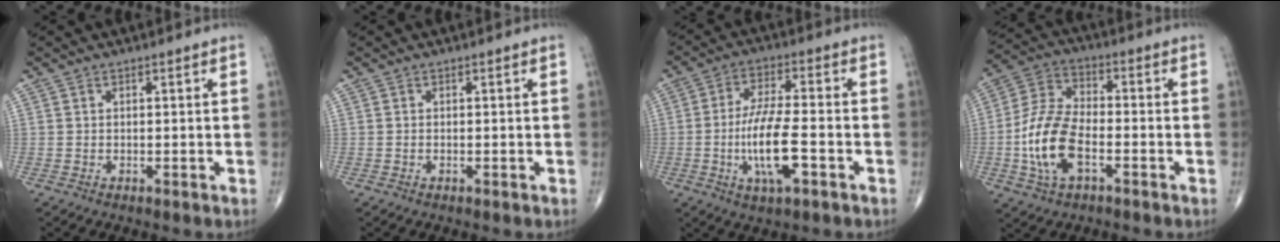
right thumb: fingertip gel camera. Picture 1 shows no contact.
{"total": 0.0}
{"total": 11.5, "force": [-3.2, 3.3, 10.5], "torque": [-0.205, 0.012, -0.058]}
{"total": 12.9, "force": [-3.8, 6.7, 10.4], "torque": [-0.215, 0.024, -0.076]}